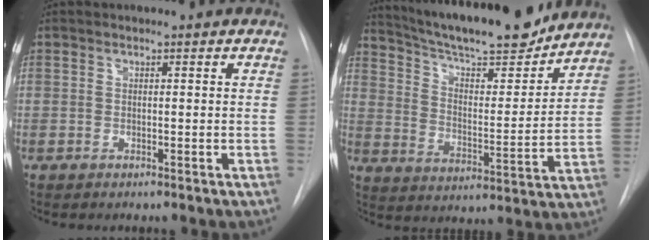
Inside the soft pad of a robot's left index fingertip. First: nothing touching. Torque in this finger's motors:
{"motor_torque": [0.09, -0.77, 0.45, 0.09]}